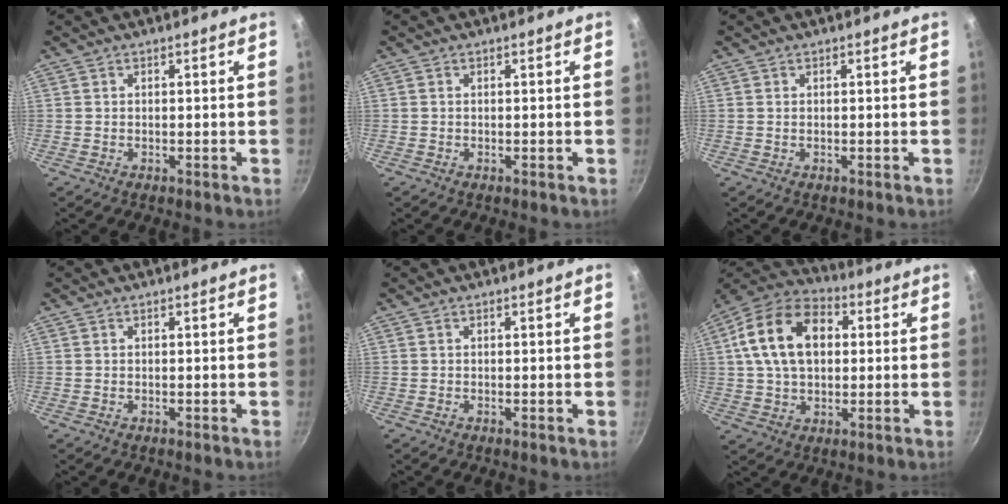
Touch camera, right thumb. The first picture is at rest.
{"total": 0.0}
{"total": 0.0}
{"total": 0.0}
{"total": 0.0}
{"total": 17.1, "force": [3.4, 11.5, 12.2], "torque": [-0.193, 0.022, 0.044]}